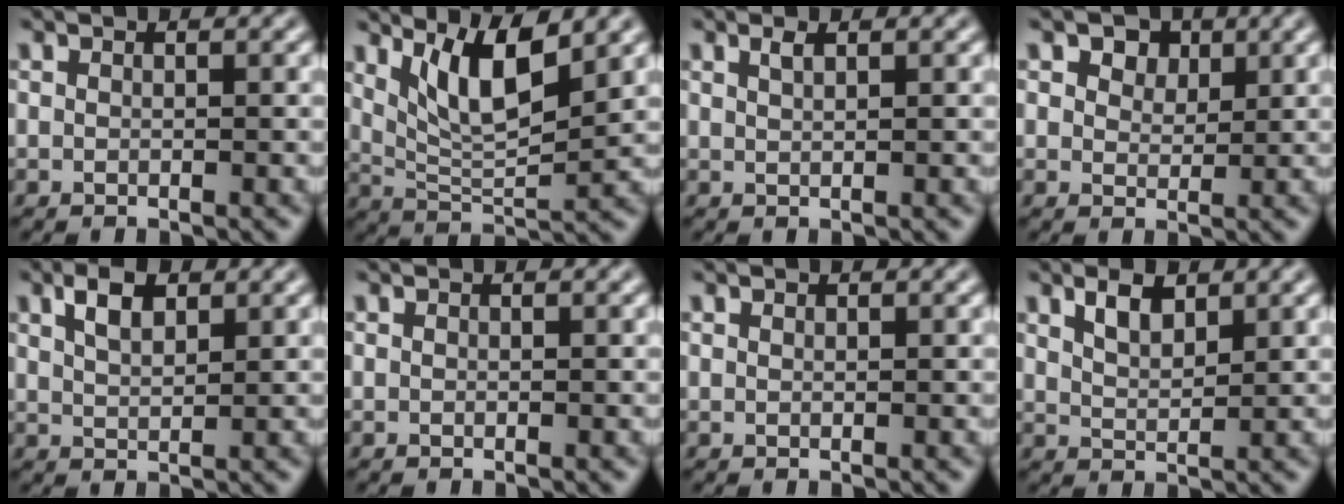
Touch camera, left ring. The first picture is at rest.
{"total": 6.0, "force": [3.1, 1.6, 4.8], "torque": [-0.090, -0.010, 0.061]}
{"total": 1.0, "force": [0.7, 0.2, 0.6], "torque": [-0.012, 0.001, 0.013]}
{"total": 3.2, "force": [1.9, 2.0, 1.5], "torque": [-0.029, -0.007, 0.026]}
{"total": 2.8, "force": [1.6, 1.2, 1.9], "torque": [-0.039, 0.004, 0.031]}
{"total": 0.0}
{"total": 0.0}
{"total": 2.5, "force": [1.7, 1.0, 1.5], "torque": [-0.030, 0.000, 0.034]}